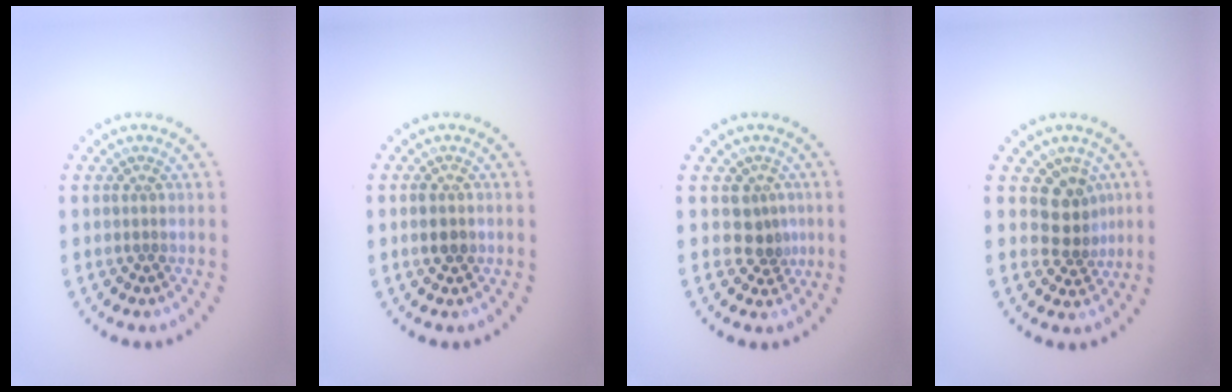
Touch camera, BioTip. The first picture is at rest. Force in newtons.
{"total": 1.3, "press": 1.3, "slide": 0.1}
{"total": 2.3, "press": 1.8, "slide": 1.4}
{"total": 2.9, "press": 2.4, "slide": 1.7}